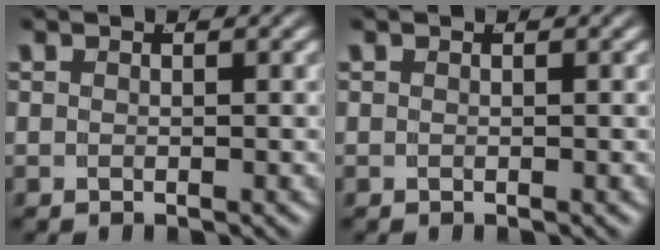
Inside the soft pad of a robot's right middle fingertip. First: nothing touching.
{"total": 0.0}